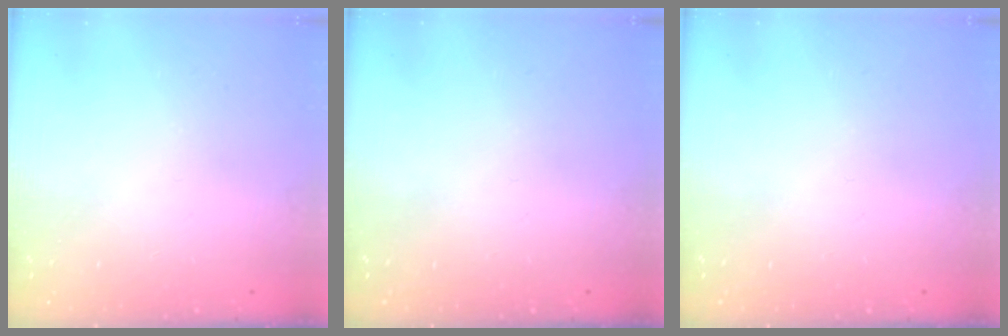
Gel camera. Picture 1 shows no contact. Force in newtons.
{"total": 0.0}
{"total": 0.0}